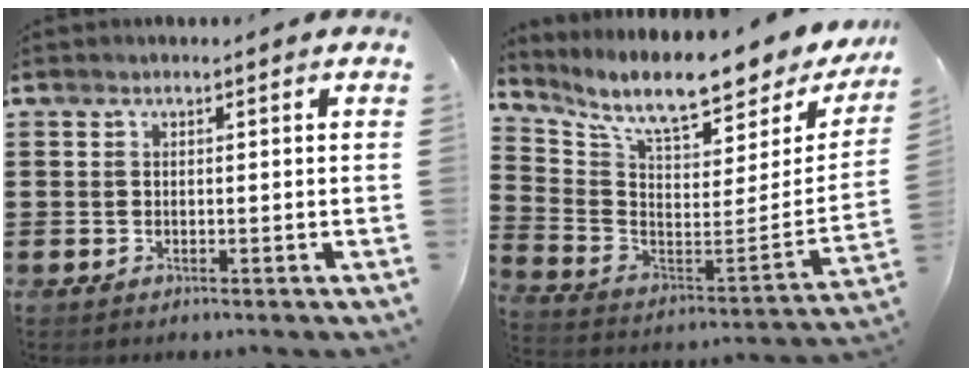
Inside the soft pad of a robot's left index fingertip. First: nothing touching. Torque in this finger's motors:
{"motor_torque": [1.36, 0.78, 0.78, 0.21]}